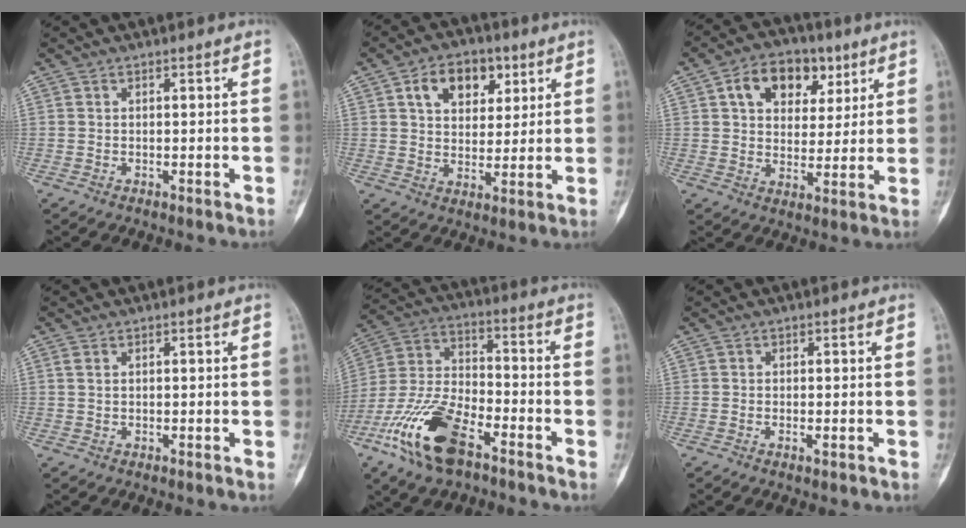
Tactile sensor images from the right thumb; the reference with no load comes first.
{"total": 10.6, "force": [4.7, 7.1, 6.3], "torque": [-0.061, -0.013, 0.075]}
{"total": 12.9, "force": [5.4, 8.9, 7.6], "torque": [-0.080, -0.004, 0.085]}
{"total": 1.1, "force": [0.4, 0.6, 0.8], "torque": [-0.022, 0.005, 0.012]}
{"total": 16.6, "force": [-9.1, 7.3, 11.9], "torque": [-0.242, 0.040, -0.177]}
{"total": 1.1, "force": [-0.4, 0.4, 0.9], "torque": [-0.013, 0.001, -0.005]}